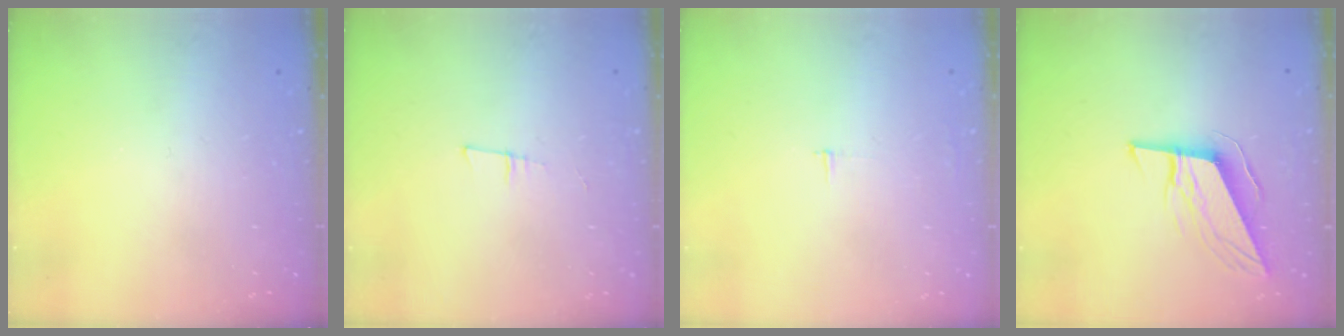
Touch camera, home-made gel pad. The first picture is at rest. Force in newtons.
{"total": 5.6, "press": 4.7, "slide": 2.9}
{"total": 2.3, "press": 2.3, "slide": 0.2}
{"total": 10.3, "press": 10.0, "slide": 2.8}